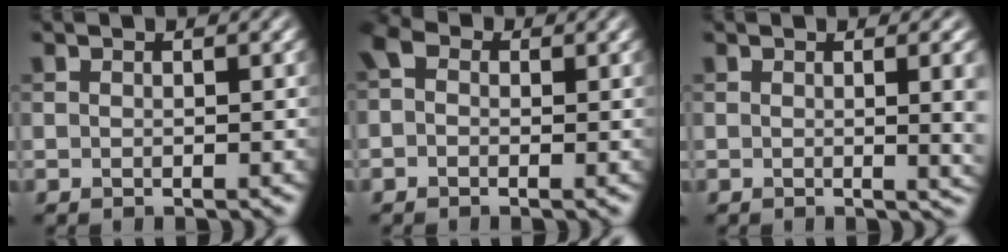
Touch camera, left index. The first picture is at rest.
{"total": 2.0, "force": [0.1, 1.7, 1.2], "torque": [-0.023, 0.008, -0.010]}
{"total": 5.0, "force": [0.2, 1.8, 4.7], "torque": [-0.033, 0.000, 0.007]}